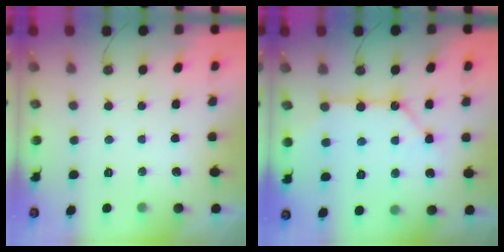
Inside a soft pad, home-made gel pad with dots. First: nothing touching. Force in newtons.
{"total": 11.0, "press": 11.0, "slide": 0.1}